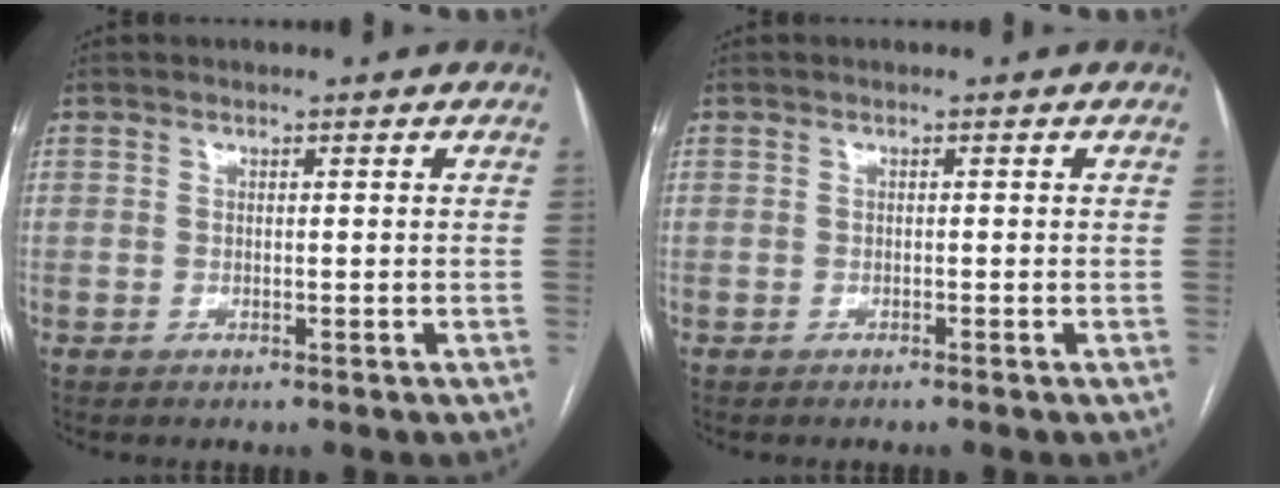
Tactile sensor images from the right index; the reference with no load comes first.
{"total": 0.0}